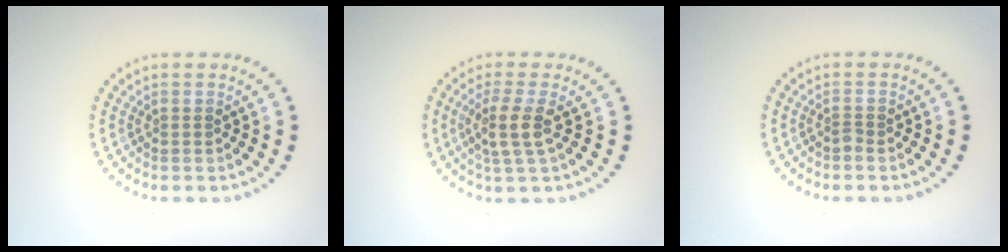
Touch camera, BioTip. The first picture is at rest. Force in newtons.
{"total": 2.7, "press": 2.2, "slide": 1.6}
{"total": 0.7, "press": 0.4, "slide": 0.6}